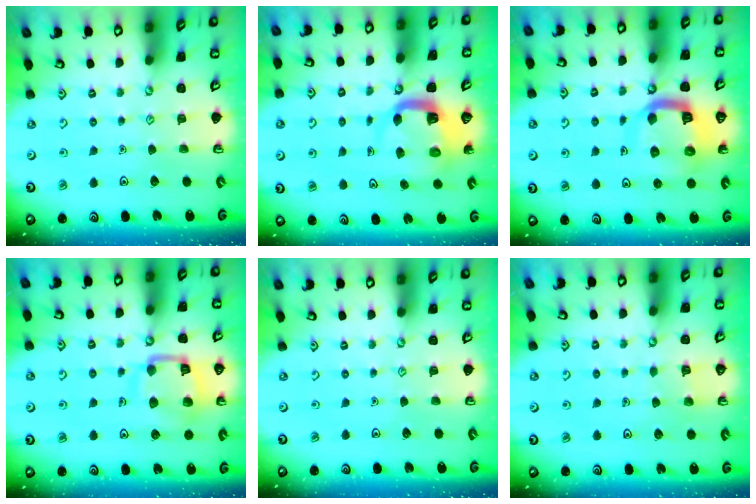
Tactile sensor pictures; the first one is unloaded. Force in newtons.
{"total": 5.7, "press": 5.6, "slide": 0.8}
{"total": 11.9, "press": 11.8, "slide": 1.2}
{"total": 12.5, "press": 12.5, "slide": 1.3}
{"total": 0.0}
{"total": 2.6, "press": 2.6, "slide": 0.2}